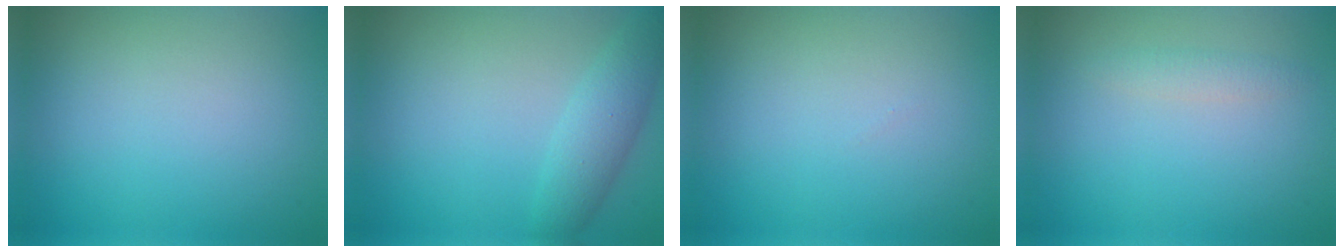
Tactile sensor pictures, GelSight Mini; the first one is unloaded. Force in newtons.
{"total": 3.1, "press": 3.1, "slide": 0.1}
{"total": 0.0}
{"total": 1.1, "press": 1.1, "slide": 0.0}